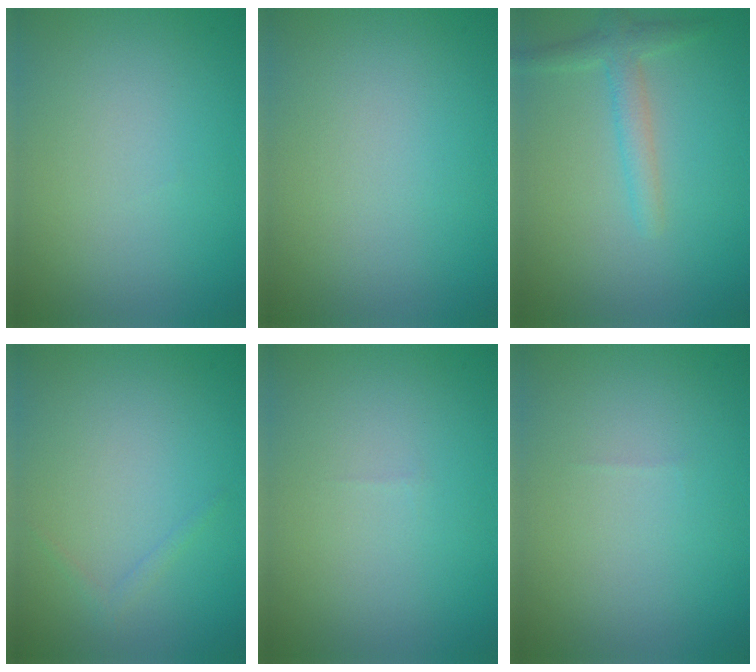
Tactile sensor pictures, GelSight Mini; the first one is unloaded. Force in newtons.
{"total": 0.0}
{"total": 2.3, "press": 2.3, "slide": 0.1}
{"total": 0.6, "press": 0.6, "slide": 0.1}
{"total": 0.0}
{"total": 0.0}